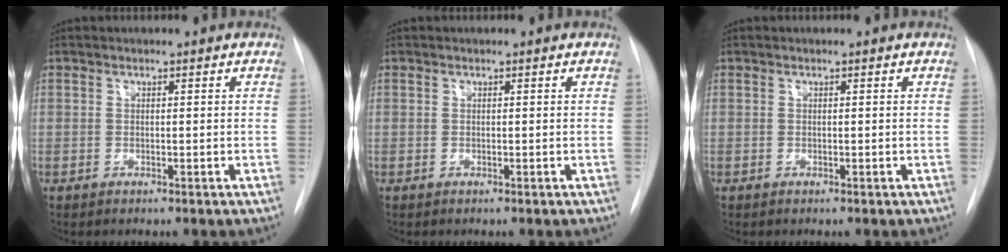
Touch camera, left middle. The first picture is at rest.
{"total": 0.0}
{"total": 0.0}